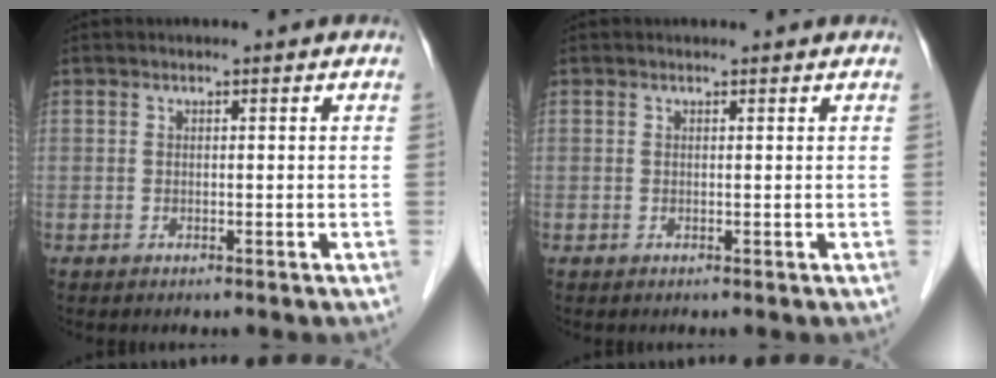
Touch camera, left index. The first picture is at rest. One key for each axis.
{"total": 0.7, "fx": 0.7, "fy": 0.2, "fz": 0.0, "tx": -0.008, "ty": 0.002, "tz": 0.008}